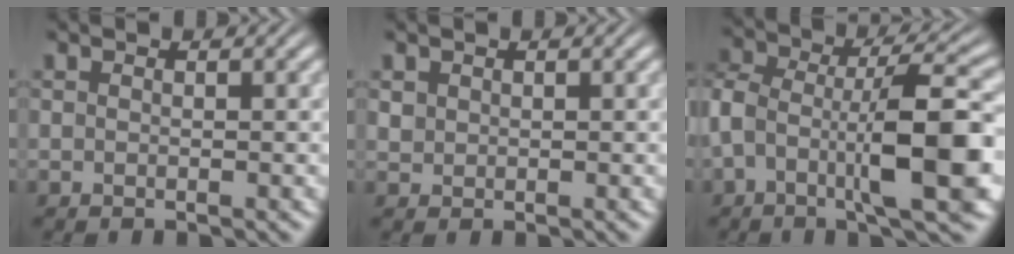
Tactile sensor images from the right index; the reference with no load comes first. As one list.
[{"total": 1.0, "force": [0.4, 0.9, 0.4], "torque": [-0.017, -0.009, 0.017]}, {"total": 9.5, "force": [-1.3, 5.0, 8.0], "torque": [-0.144, -0.012, -0.019]}]